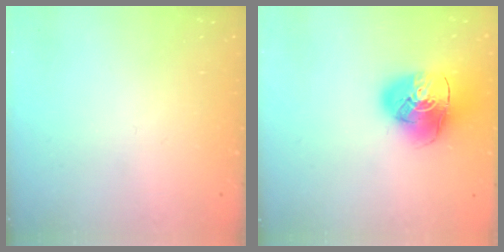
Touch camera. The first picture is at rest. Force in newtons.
{"total": 14.9, "press": 14.7, "slide": 2.0}